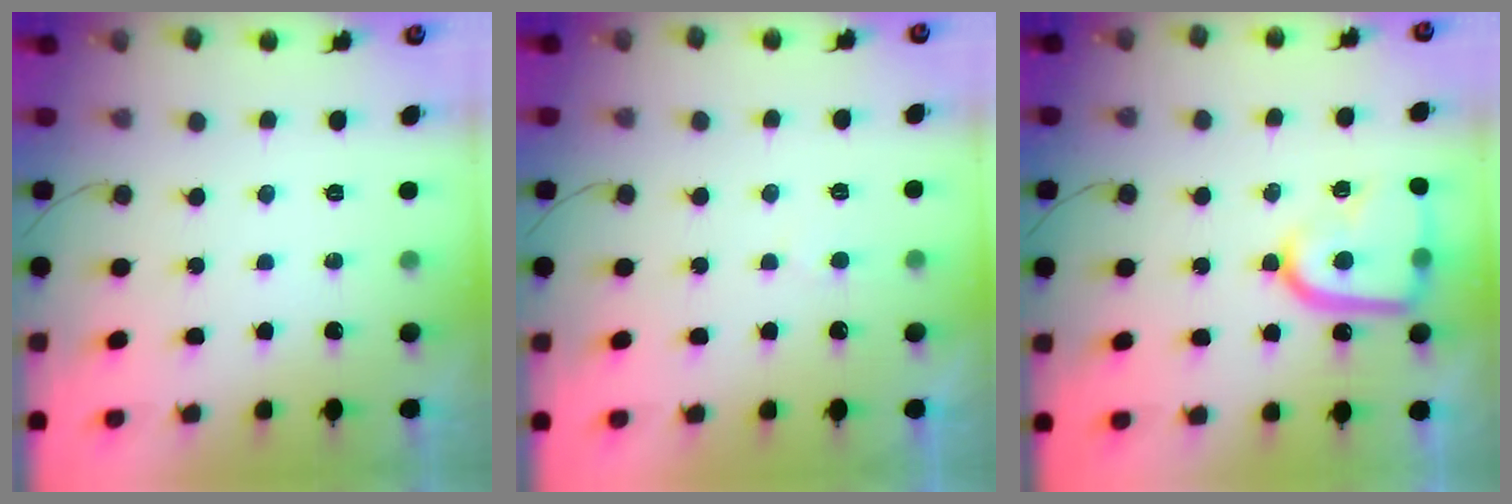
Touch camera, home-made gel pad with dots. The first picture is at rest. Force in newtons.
{"total": 3.0, "press": 3.0, "slide": 0.2}
{"total": 17.7, "press": 17.6, "slide": 1.5}